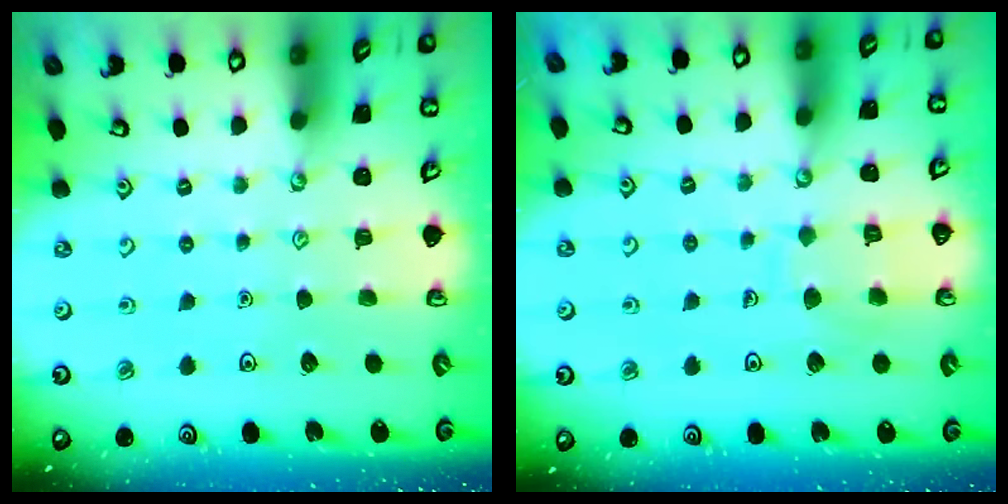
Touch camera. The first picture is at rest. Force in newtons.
{"total": 7.7, "press": 7.7, "slide": 0.8}